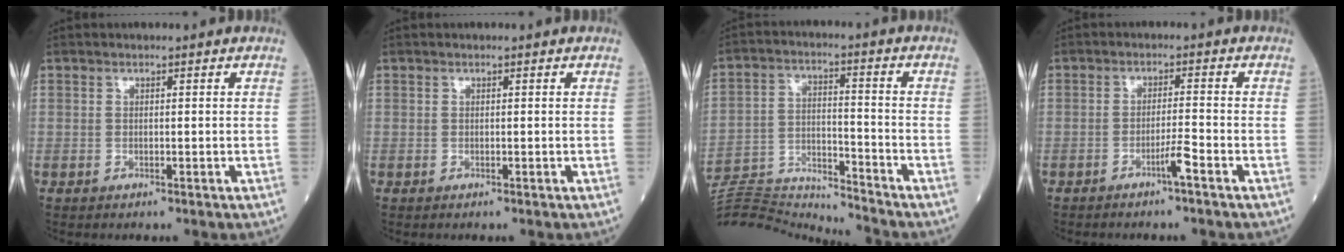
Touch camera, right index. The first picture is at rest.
{"total": 0.0}
{"total": 14.6, "force": [-14.5, -1.4, 0.7], "torque": [-0.018, 0.023, -0.251]}
{"total": 2.6, "force": [-1.7, -0.5, 1.9], "torque": [-0.037, -0.002, -0.029]}